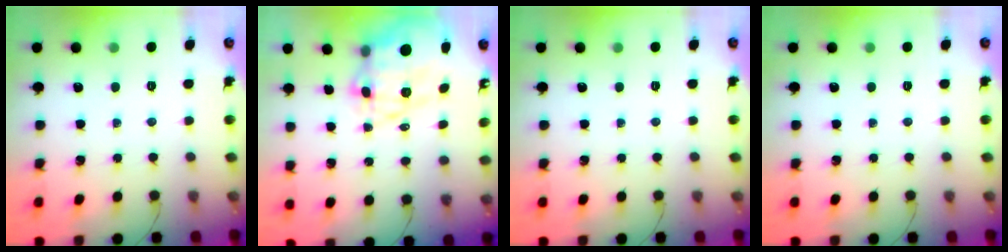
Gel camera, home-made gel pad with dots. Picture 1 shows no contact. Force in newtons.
{"total": 12.8, "press": 12.1, "slide": 4.1}
{"total": 0.0}
{"total": 0.0}